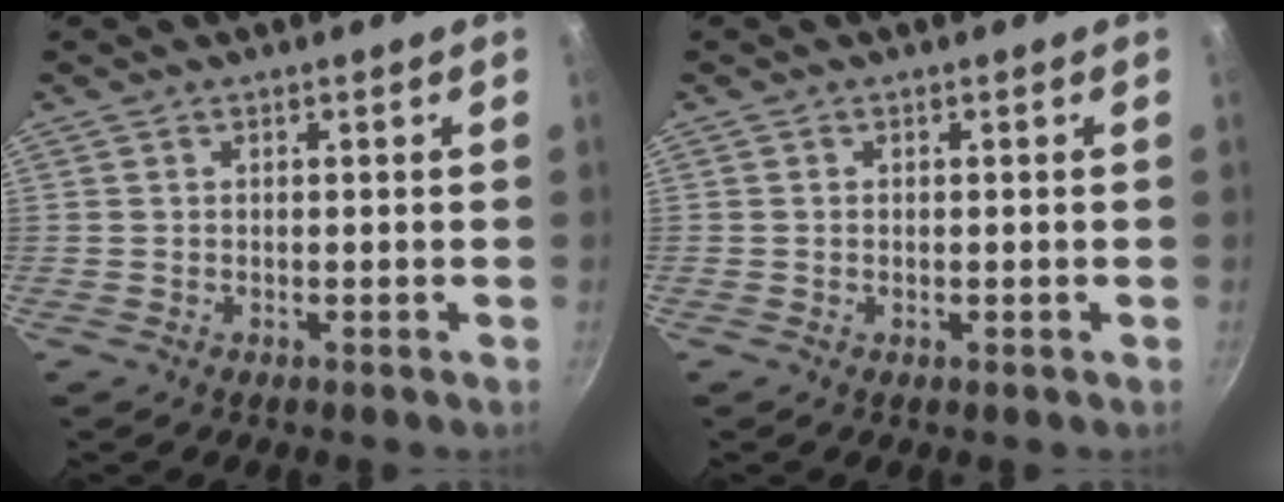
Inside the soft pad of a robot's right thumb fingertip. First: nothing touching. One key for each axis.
{"total": 0.0}